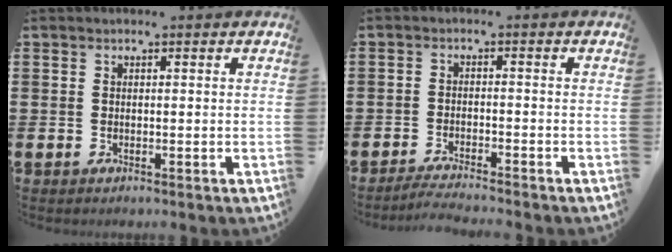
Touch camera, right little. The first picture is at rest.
{"total": 2.2, "force": [-2.1, -0.3, 0.4], "torque": [-0.007, 0.003, -0.043]}